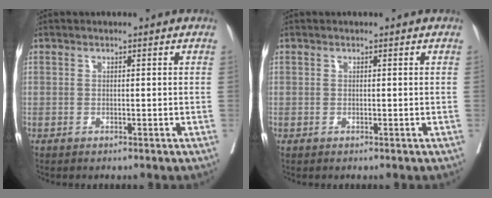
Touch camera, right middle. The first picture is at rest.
{"total": 0.0}